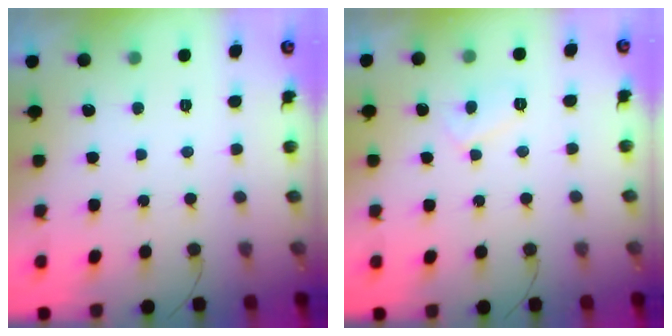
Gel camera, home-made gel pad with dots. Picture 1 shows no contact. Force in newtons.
{"total": 4.9, "press": 4.9, "slide": 0.5}